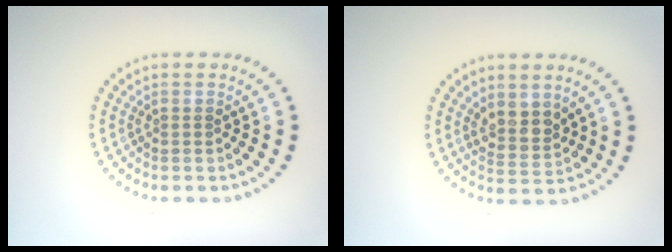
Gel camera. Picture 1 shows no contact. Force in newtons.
{"total": 2.4, "press": 2.1, "slide": 1.1}